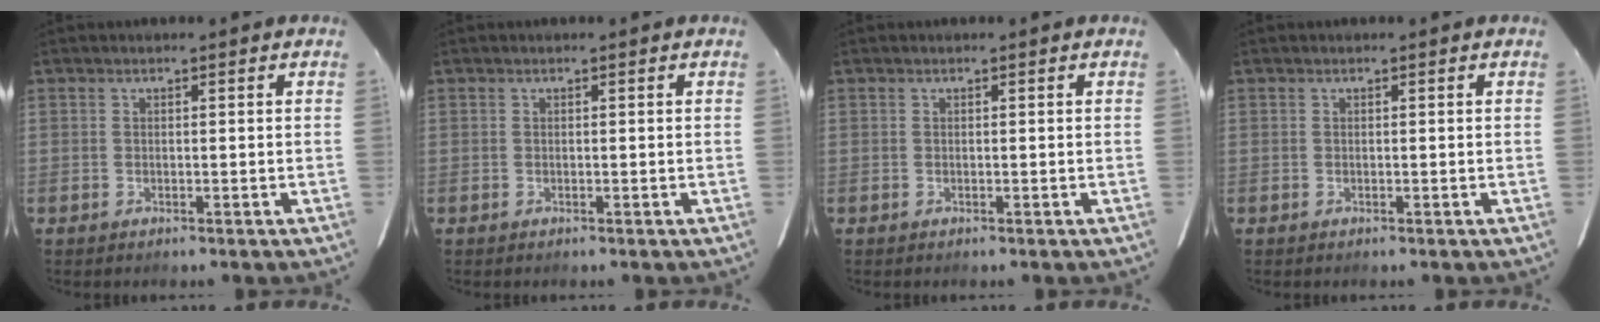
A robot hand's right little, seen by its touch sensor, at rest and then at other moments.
{"total": 0.0}
{"total": 0.0}
{"total": 0.0}